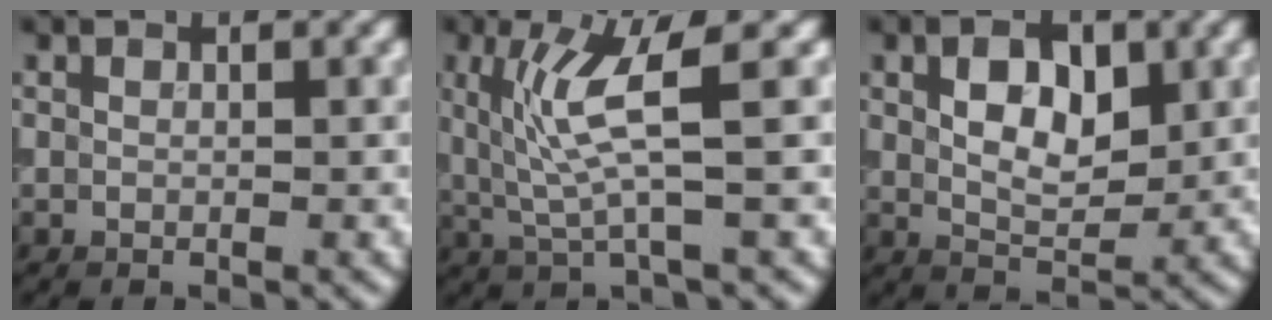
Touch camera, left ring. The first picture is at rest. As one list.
[{"total": 4.8, "force": [0.9, 0.6, 4.7], "torque": [-0.107, -0.004, 0.025]}, {"total": 4.6, "force": [1.1, 2.6, 3.6], "torque": [-0.063, 0.002, 0.019]}]